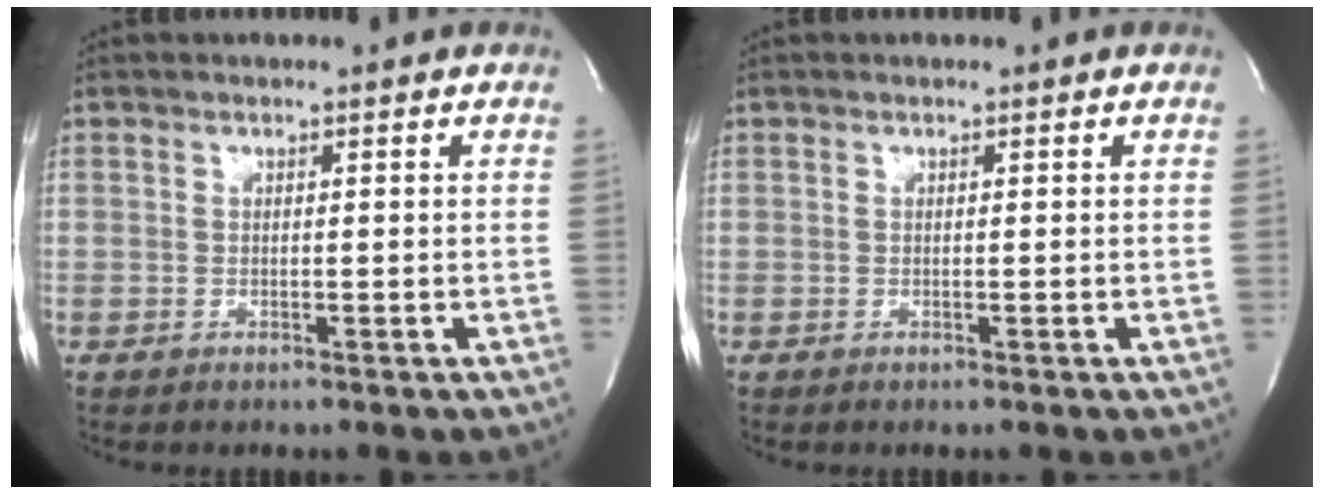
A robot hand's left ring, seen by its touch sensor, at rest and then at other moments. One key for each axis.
{"total": 0.0}